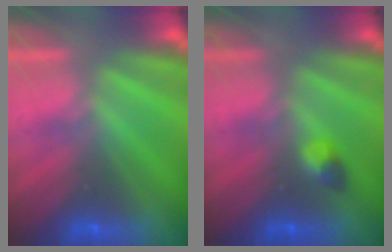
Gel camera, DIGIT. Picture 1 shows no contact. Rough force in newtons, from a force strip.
{"total": 2.6}